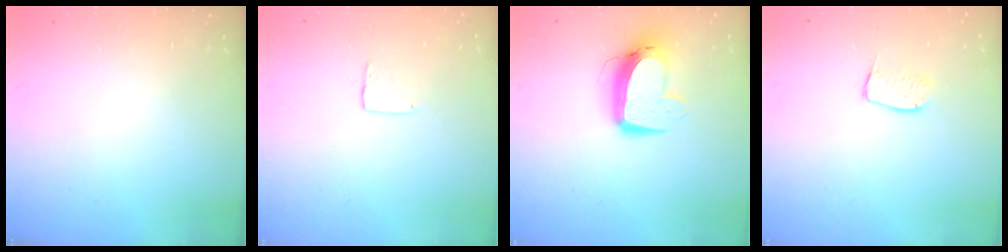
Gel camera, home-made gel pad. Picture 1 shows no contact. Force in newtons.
{"total": 3.9, "press": 3.9, "slide": 0.1}
{"total": 11.6, "press": 11.5, "slide": 1.3}
{"total": 6.6, "press": 6.5, "slide": 0.5}